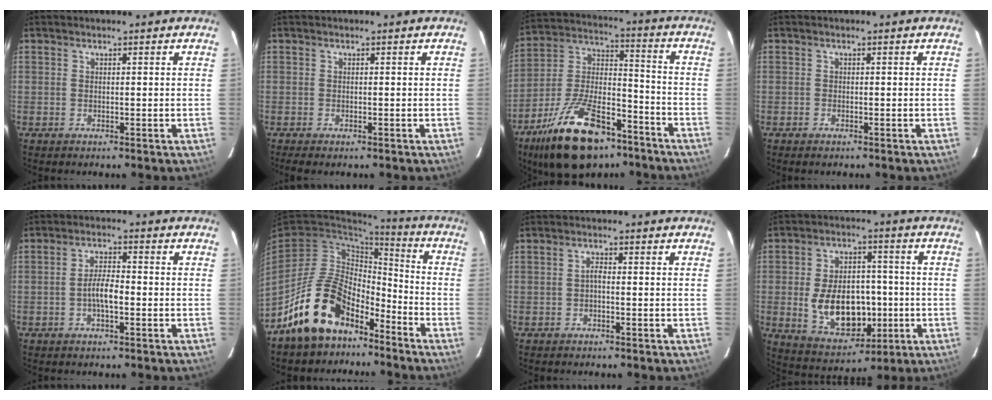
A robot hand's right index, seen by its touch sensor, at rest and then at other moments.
{"total": 1.7, "force": [-1.3, 0.4, 1.0], "torque": [-0.021, -0.007, -0.019]}
{"total": 22.4, "force": [-14.2, 10.2, 13.9], "torque": [-0.268, 0.006, -0.234]}
{"total": 0.7, "force": [-0.6, 0.3, 0.3], "torque": [-0.006, -0.002, -0.013]}
{"total": 4.1, "force": [-1.3, 1.2, 3.7], "torque": [-0.073, 0.007, -0.024]}
{"total": 15.6, "force": [-10.8, 8.1, 7.8], "torque": [-0.154, 0.032, -0.179]}
{"total": 1.1, "force": [-0.5, 0.3, 0.9], "torque": [-0.017, 0.006, -0.012]}
{"total": 15.1, "force": [-2.4, 9.7, 11.3], "torque": [-0.223, 0.006, -0.013]}